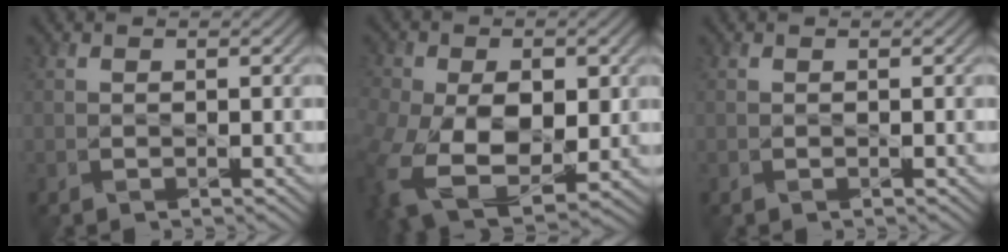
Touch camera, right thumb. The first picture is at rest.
{"total": 14.6, "force": [-2.9, 9.7, 10.5], "torque": [-0.222, -0.047, -0.021]}
{"total": 0.0}